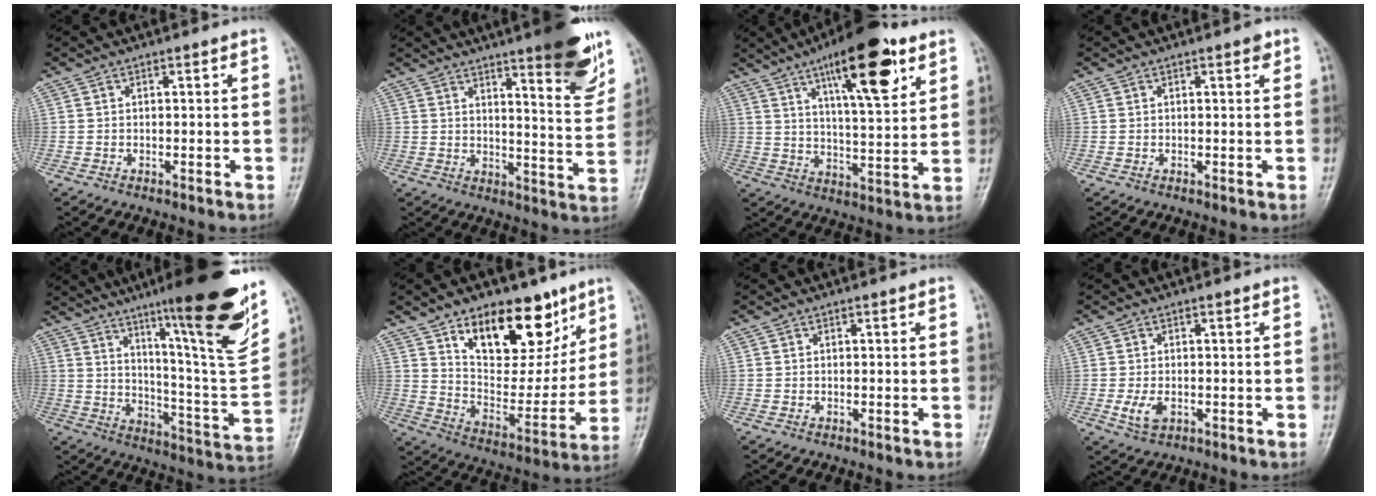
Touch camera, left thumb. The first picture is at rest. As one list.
[{"total": 13.5, "force": [8.6, 2.3, 10.1], "torque": [-0.108, -0.057, 0.121]}, {"total": 17.9, "force": [9.5, 5.0, 14.3], "torque": [-0.195, -0.039, 0.149]}, {"total": 1.2, "force": [0.7, 0.5, 0.9], "torque": [-0.010, 0.000, 0.006]}, {"total": 25.5, "force": [15.0, 2.9, 20.5], "torque": [-0.272, -0.069, 0.234]}, {"total": 19.7, "force": [11.6, 10.5, 11.9], "torque": [-0.116, -0.068, 0.195]}, {"total": 0.0}, {"total": 3.6, "force": [-0.8, 2.2, 2.7], "torque": [-0.058, -0.006, -0.013]}]